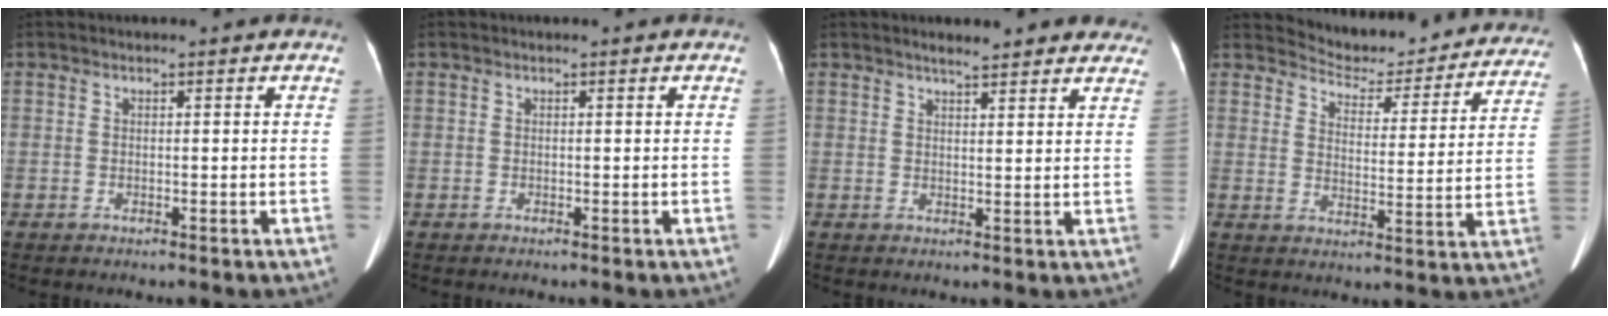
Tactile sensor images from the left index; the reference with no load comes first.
{"total": 0.0}
{"total": 8.1, "force": [7.2, 1.6, 3.3], "torque": [-0.030, 0.008, 0.077]}
{"total": 17.0, "force": [16.2, 4.1, 3.0], "torque": [-0.020, -0.032, 0.188]}